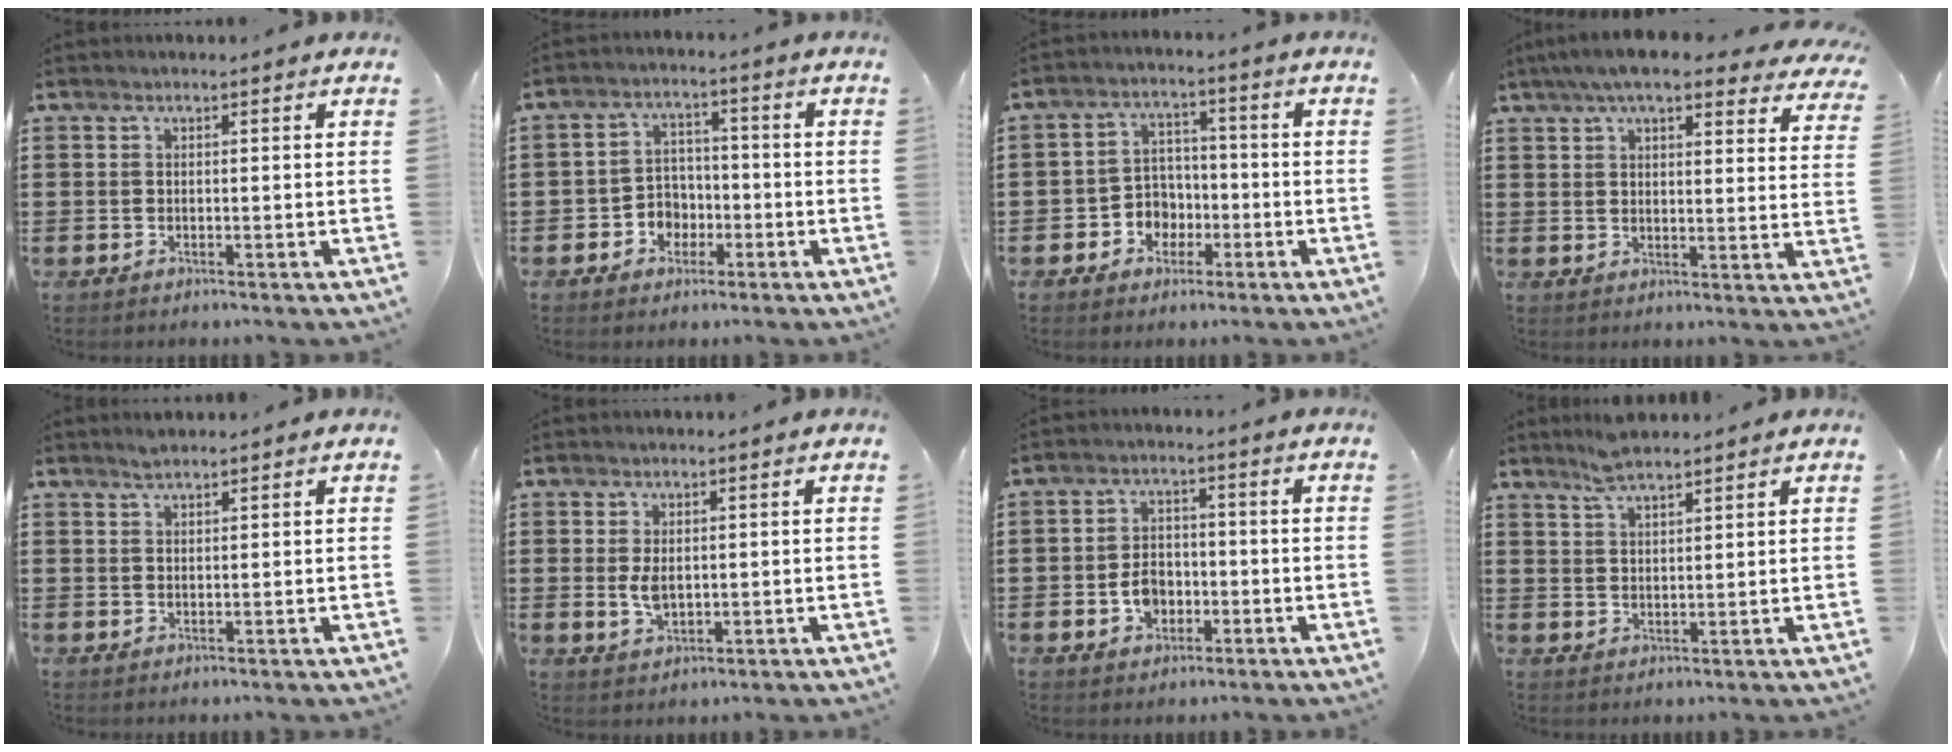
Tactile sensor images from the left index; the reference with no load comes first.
{"total": 4.5, "force": [-2.1, 3.8, 1.2], "torque": [-0.033, 0.013, -0.043]}
{"total": 5.0, "force": [-2.1, 4.4, 1.2], "torque": [-0.035, 0.015, -0.042]}
{"total": 7.7, "force": [6.5, 1.1, 4.1], "torque": [-0.091, -0.013, 0.115]}
{"total": 1.4, "force": [1.3, 0.2, 0.5], "torque": [-0.013, 0.000, 0.025]}
{"total": 3.6, "force": [0.2, 2.1, 2.9], "torque": [-0.074, -0.001, -0.001]}
{"total": 4.1, "force": [-1.4, 3.0, 2.5], "torque": [-0.057, 0.002, -0.030]}
{"total": 3.9, "force": [3.4, 0.7, 1.9], "torque": [-0.045, -0.003, 0.063]}